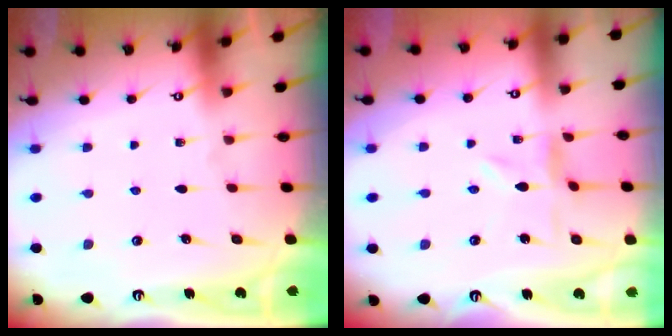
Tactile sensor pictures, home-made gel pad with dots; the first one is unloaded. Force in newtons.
{"total": 0.8, "press": 0.8, "slide": 0.2}